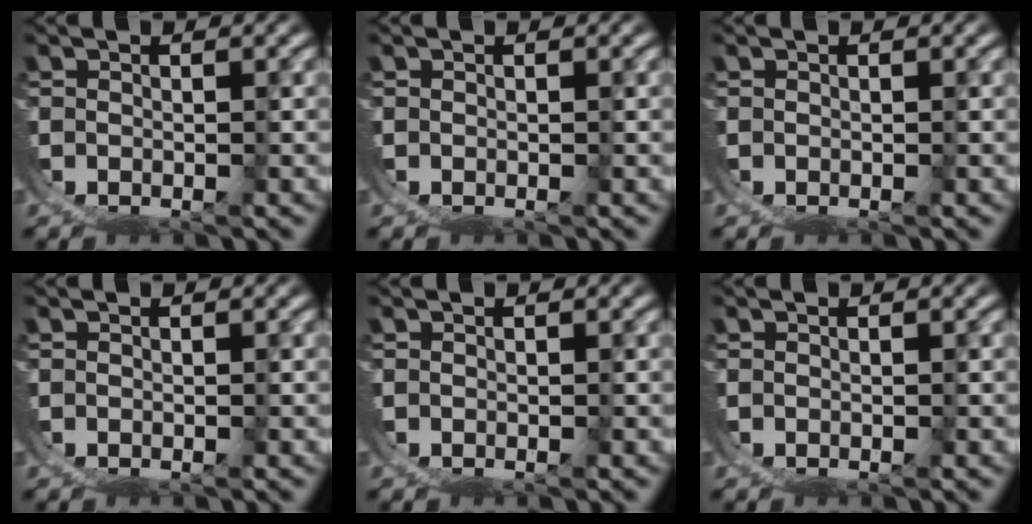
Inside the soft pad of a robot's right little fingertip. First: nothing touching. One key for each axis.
{"total": 0.0}
{"total": 0.0}
{"total": 0.0}
{"total": 0.0}
{"total": 0.0}